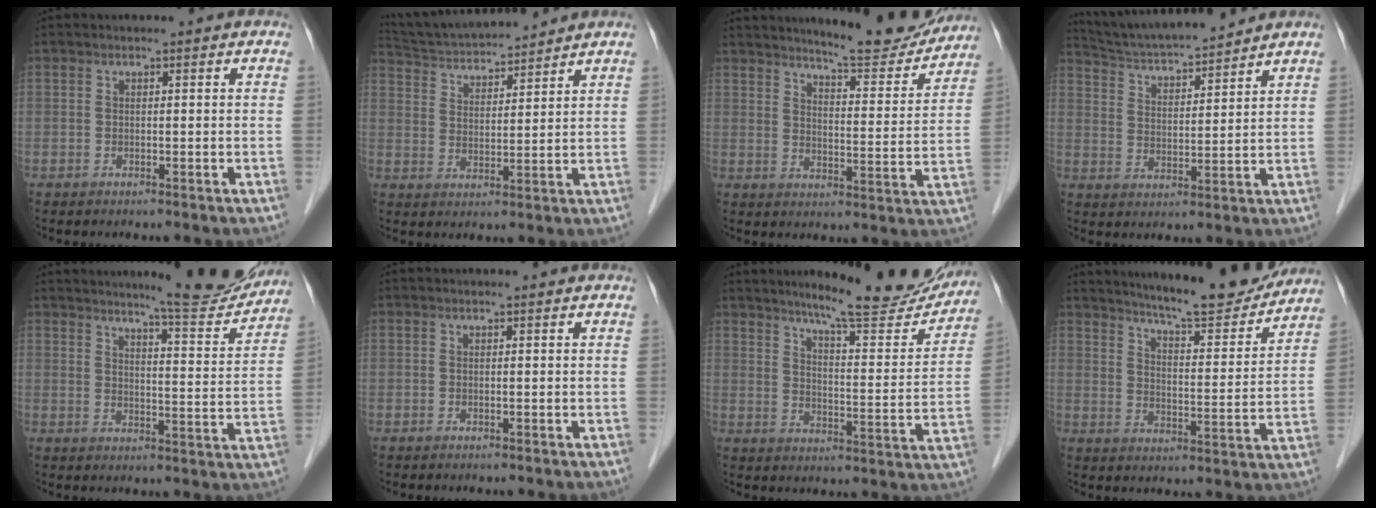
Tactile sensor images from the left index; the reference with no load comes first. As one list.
[{"total": 12.4, "force": [11.8, 1.0, 3.9], "torque": [-0.078, 0.021, 0.203]}, {"total": 13.9, "force": [13.1, 1.5, 4.5], "torque": [-0.060, -0.030, 0.168]}, {"total": 12.3, "force": [11.6, 0.3, 4.1], "torque": [-0.078, 0.013, 0.196]}, {"total": 12.5, "force": [11.6, 0.4, 4.7], "torque": [-0.059, -0.026, 0.146]}, {"total": 0.0}, {"total": 18.5, "force": [16.4, 1.9, 8.2], "torque": [-0.110, -0.041, 0.213]}, {"total": 16.3, "force": [14.9, 1.5, 6.4], "torque": [-0.097, -0.021, 0.206]}]